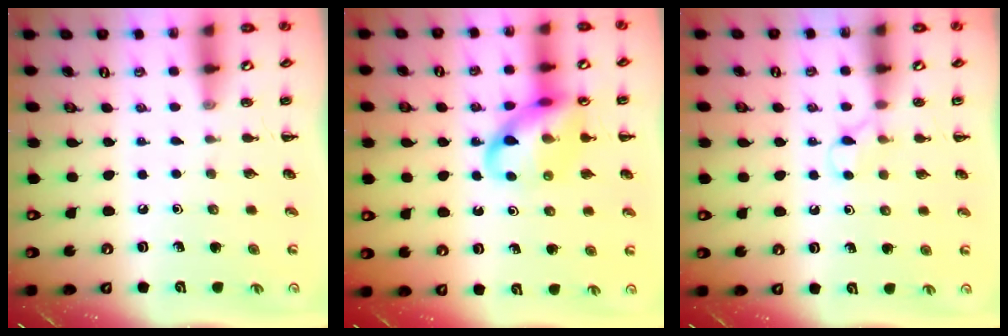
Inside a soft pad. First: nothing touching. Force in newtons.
{"total": 14.3, "press": 14.2, "slide": 1.6}
{"total": 3.6, "press": 3.4, "slide": 1.1}